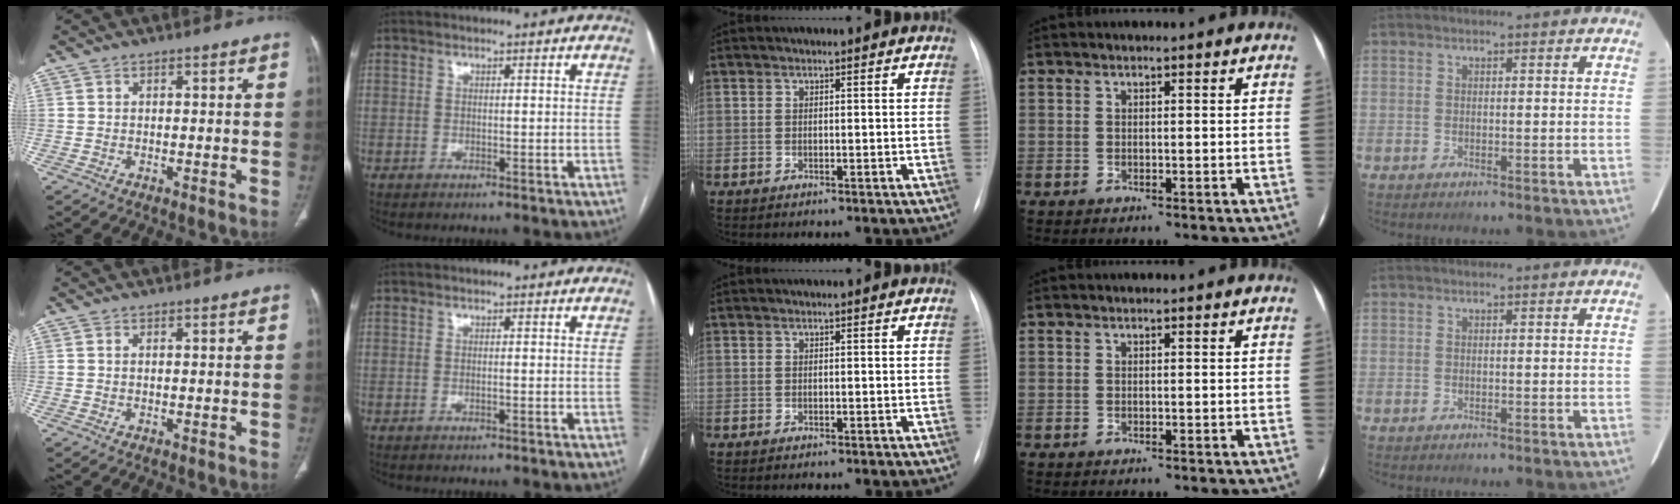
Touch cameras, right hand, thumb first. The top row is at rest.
{"thumb": {"total": 0.5, "force": [0.1, 0.3, 0.4], "torque": [-0.014, 0.004, 0.004]}}